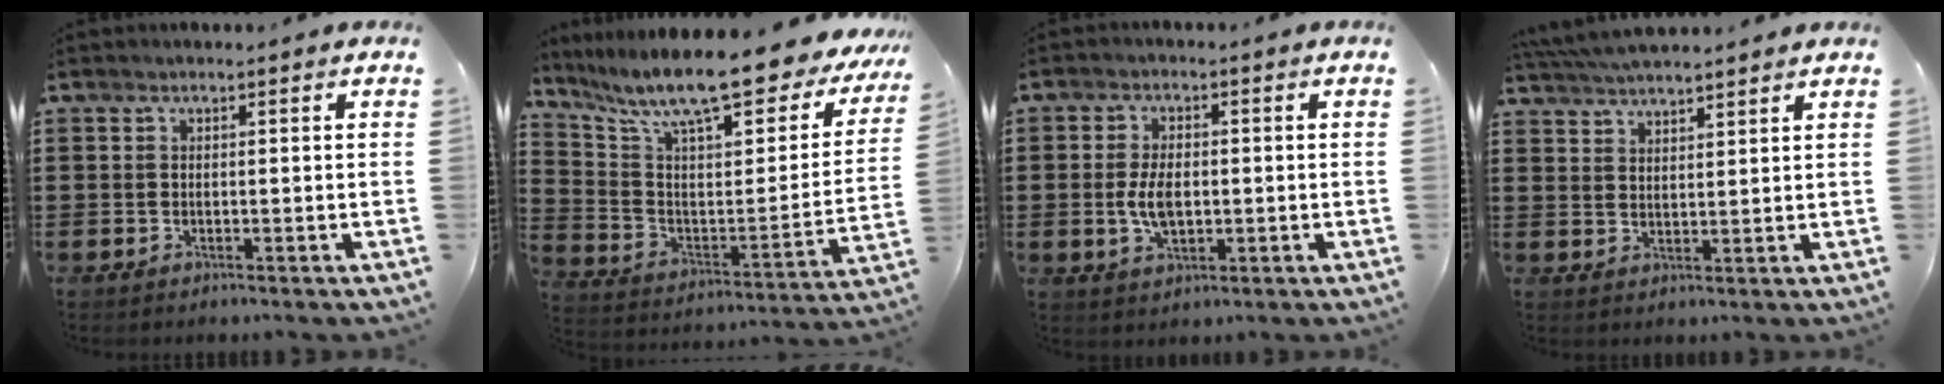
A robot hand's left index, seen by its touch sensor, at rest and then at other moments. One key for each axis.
{"total": 12.8, "fx": 10.7, "fy": 1.3, "fz": 7.0, "tx": -0.160, "ty": -0.082, "tz": 0.176}
{"total": 5.3, "fx": -0.2, "fy": 2.7, "fz": 4.6, "tx": -0.100, "ty": 0.003, "tz": -0.007}
{"total": 4.6, "fx": 4.5, "fy": 0.1, "fz": 1.1, "tx": -0.035, "ty": -0.011, "tz": 0.084}